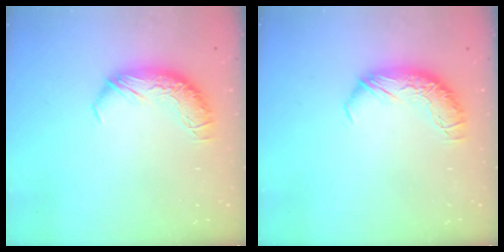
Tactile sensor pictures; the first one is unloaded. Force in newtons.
{"total": 0.0}